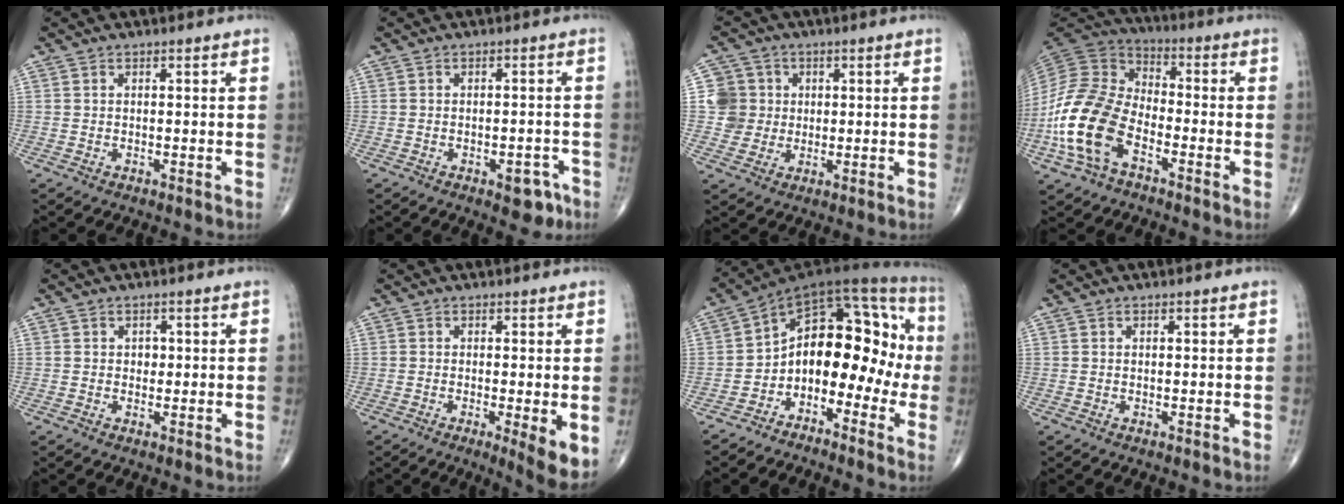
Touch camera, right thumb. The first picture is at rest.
{"total": 4.4, "force": [-2.4, 2.2, 2.9], "torque": [-0.015, 0.016, -0.026]}
{"total": 6.2, "force": [0.7, 6.1, 0.5], "torque": [0.024, 0.007, 0.009]}
{"total": 16.7, "force": [-6.4, 9.7, 12.0], "torque": [-0.244, 0.042, -0.134]}
{"total": 1.3, "force": [0.2, 1.1, 0.6], "torque": [0.000, 0.002, 0.001]}
{"total": 5.8, "force": [-1.3, 1.0, 5.5], "torque": [-0.086, -0.018, -0.023]}
{"total": 15.6, "force": [-3.6, 9.9, 11.5], "torque": [-0.109, 0.108, -0.070]}
{"total": 0.0}